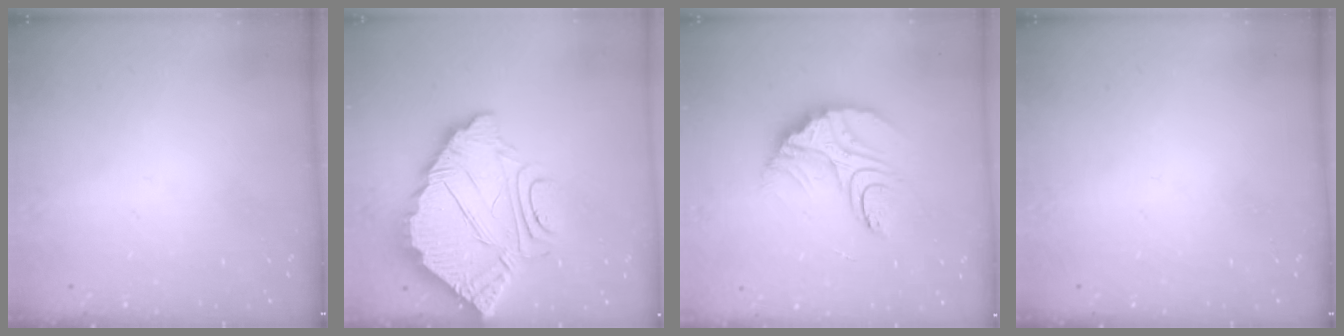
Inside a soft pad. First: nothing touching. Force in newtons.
{"total": 12.3, "press": 12.2, "slide": 1.0}
{"total": 12.3, "press": 12.2, "slide": 1.1}
{"total": 0.0}